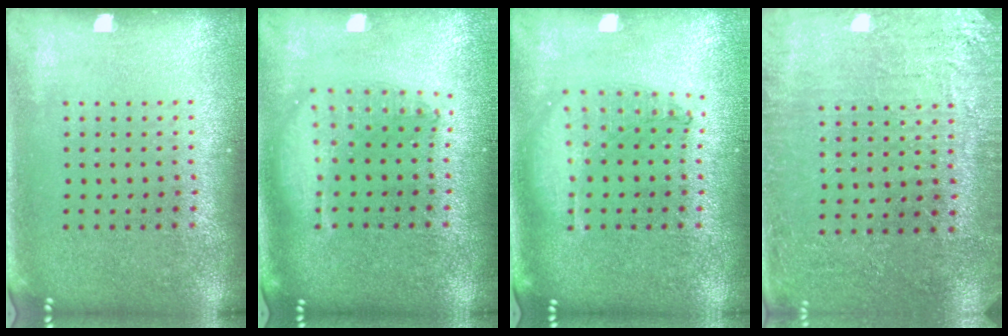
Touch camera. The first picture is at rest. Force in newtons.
{"total": 1.8, "press": 1.5, "slide": 0.9}
{"total": 0.9, "press": 0.9, "slide": 0.3}
{"total": 2.8, "press": 2.8, "slide": 0.3}